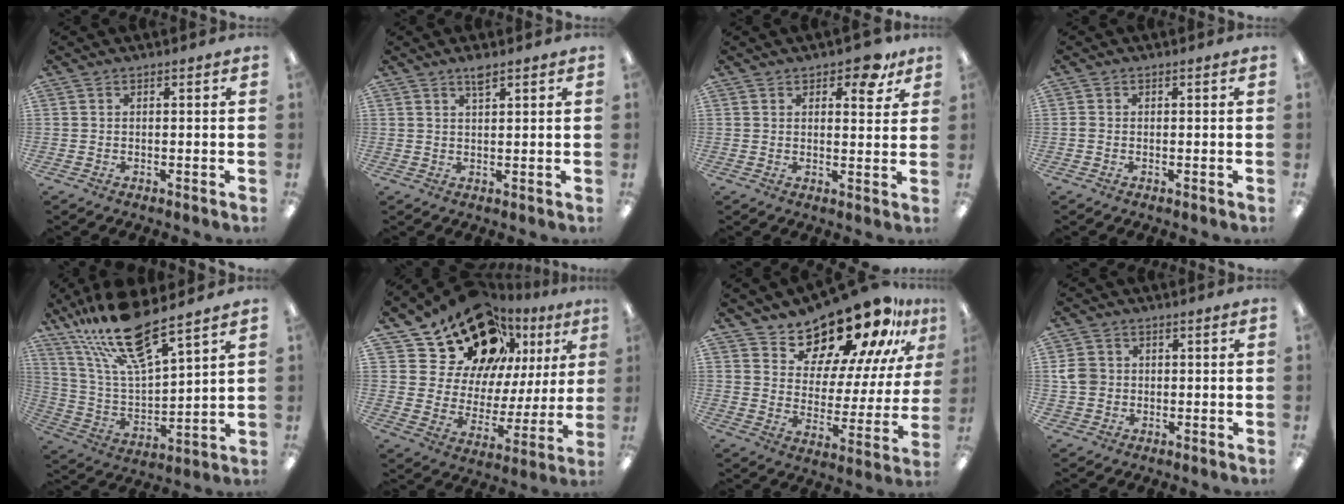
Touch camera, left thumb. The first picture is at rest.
{"total": 2.6, "force": [2.0, 0.5, 1.6], "torque": [-0.028, -0.002, 0.034]}
{"total": 6.6, "force": [4.5, 3.0, 3.7], "torque": [-0.036, -0.021, 0.073]}
{"total": 0.6, "force": [-0.2, 0.5, 0.4], "torque": [-0.007, 0.003, -0.005]}
{"total": 18.2, "force": [14.4, 3.8, 10.5], "torque": [-0.216, -0.081, 0.250]}
{"total": 19.7, "force": [14.5, 10.8, 7.9], "torque": [-0.149, -0.100, 0.265]}
{"total": 17.2, "force": [15.3, 5.7, 5.4], "torque": [-0.089, -0.134, 0.263]}
{"total": 5.2, "force": [0.4, 4.9, 1.7], "torque": [-0.031, 0.010, 0.010]}